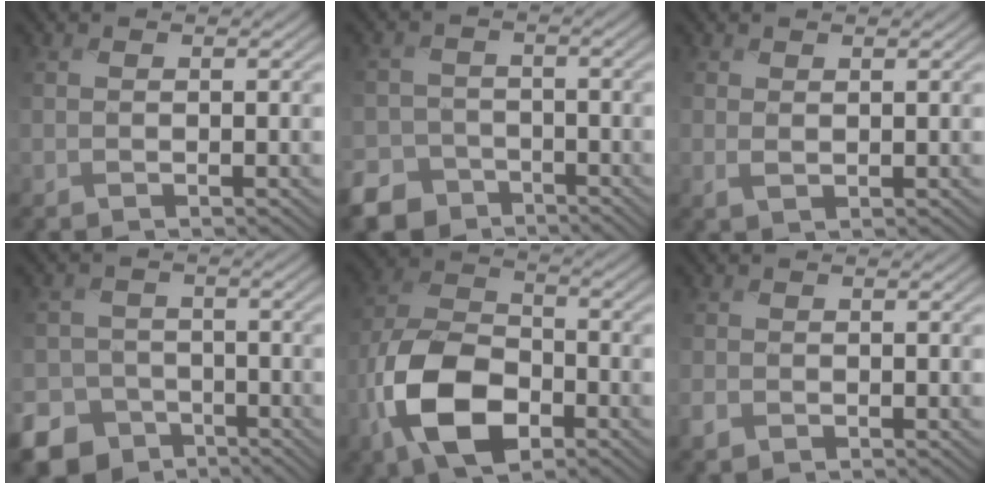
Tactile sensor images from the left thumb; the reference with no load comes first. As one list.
[{"total": 8.1, "force": [-5.7, 5.6, 1.6], "torque": [-0.045, -0.023, -0.106]}, {"total": 1.3, "force": [0.6, 0.9, 0.8], "torque": [-0.020, -0.001, 0.015]}, {"total": 12.4, "force": [-7.4, 9.7, 1.9], "torque": [-0.076, -0.051, -0.131]}, {"total": 12.7, "force": [-5.5, 7.1, 9.0], "torque": [-0.208, -0.009, -0.121]}, {"total": 1.6, "force": [-1.0, 1.2, 0.6], "torque": [-0.016, -0.004, -0.025]}]